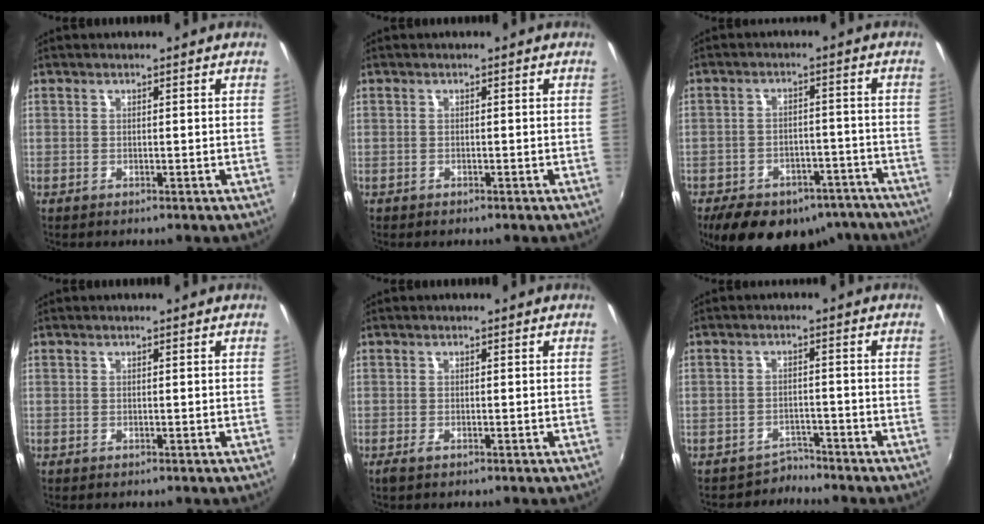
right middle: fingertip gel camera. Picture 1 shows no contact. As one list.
[{"total": 0.7, "force": [-0.6, 0.3, 0.2], "torque": [-0.007, 0.000, -0.008]}, {"total": 19.5, "force": [-14.8, 9.9, 8.1], "torque": [-0.165, 0.015, -0.175]}, {"total": 0.0}, {"total": 1.1, "force": [-0.7, 0.3, 0.8], "torque": [-0.016, -0.004, -0.013]}, {"total": 3.0, "force": [-2.9, 0.7, -0.7], "torque": [0.014, 0.008, -0.048]}]